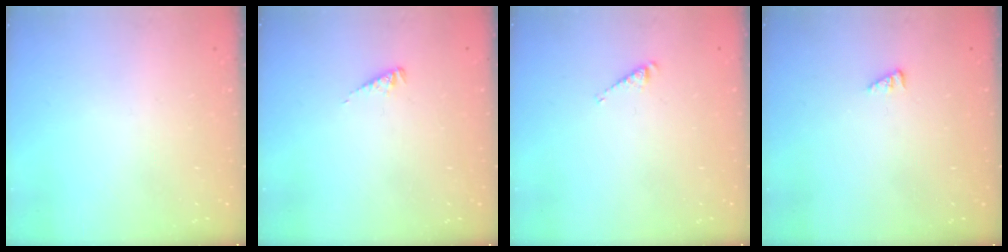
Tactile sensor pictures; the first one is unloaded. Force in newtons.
{"total": 2.0, "press": 2.0, "slide": 0.2}
{"total": 3.1, "press": 3.1, "slide": 0.4}
{"total": 1.6, "press": 1.5, "slide": 0.4}